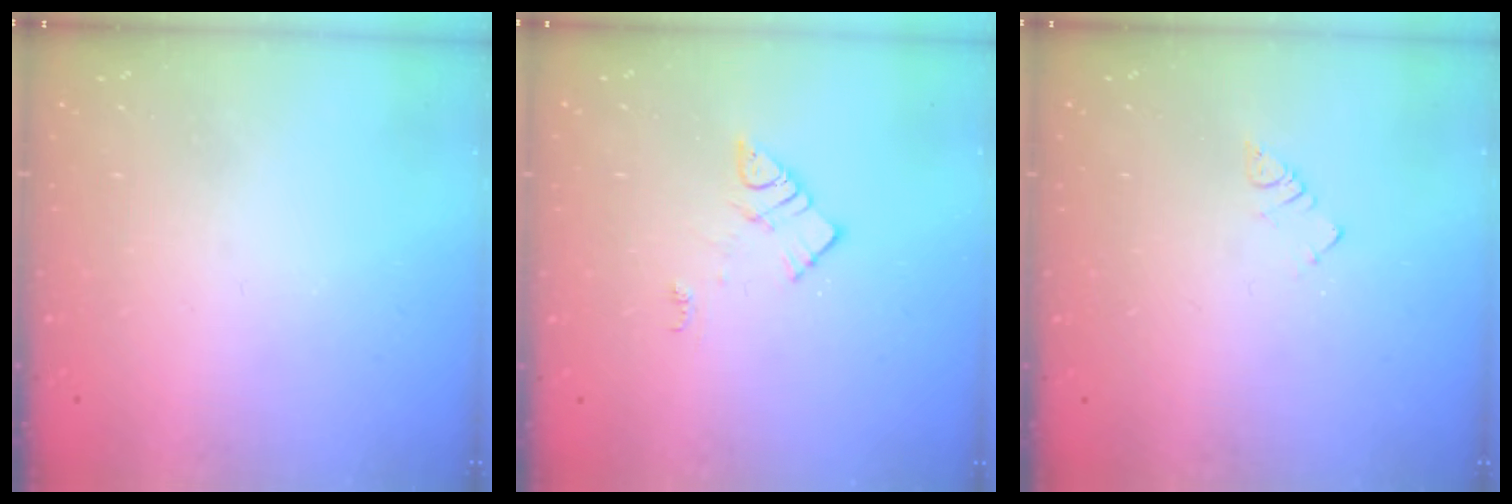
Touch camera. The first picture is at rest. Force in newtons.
{"total": 8.3, "press": 8.2, "slide": 0.5}
{"total": 2.3, "press": 2.3, "slide": 0.4}